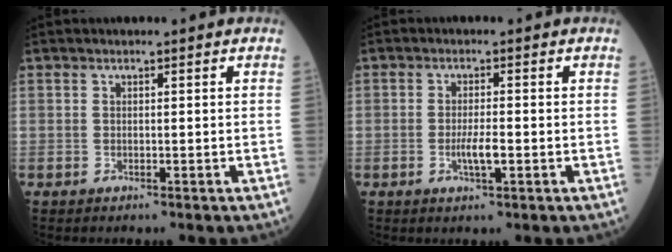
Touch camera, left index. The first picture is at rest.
{"total": 3.0, "force": [-0.8, 0.5, 2.8], "torque": [-0.059, -0.002, -0.015]}